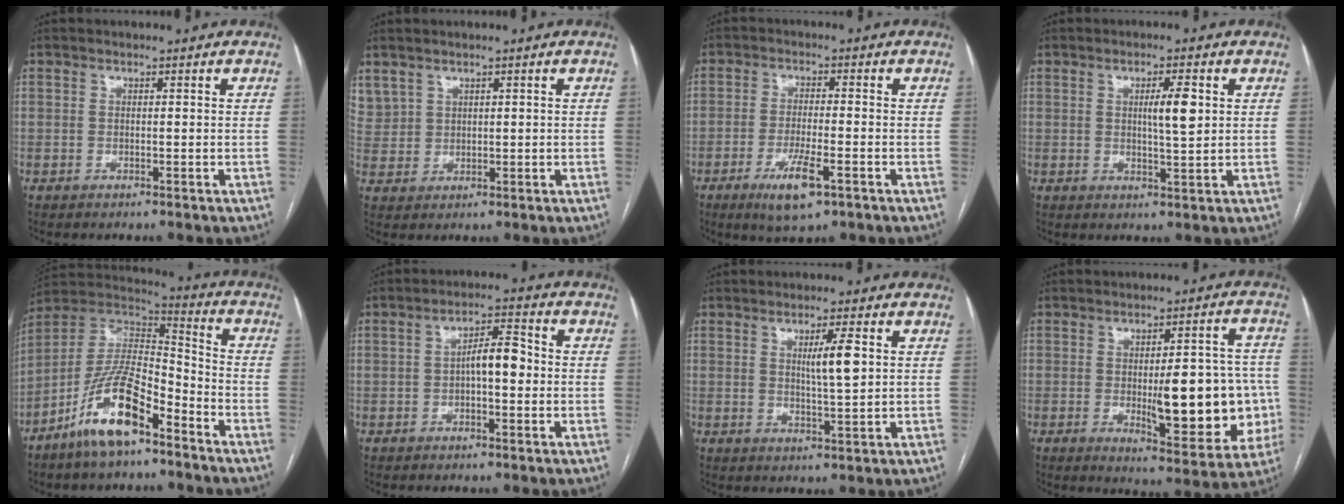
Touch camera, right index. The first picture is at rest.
{"total": 5.4, "force": [3.4, 3.9, 1.4], "torque": [-0.037, 0.015, 0.083]}
{"total": 7.0, "force": [-3.6, 1.3, 5.9], "torque": [-0.111, -0.013, -0.058]}
{"total": 4.6, "force": [1.0, 0.5, 4.4], "torque": [-0.070, 0.000, 0.017]}
{"total": 14.4, "force": [-9.0, 4.4, 10.4], "torque": [-0.202, 0.010, -0.166]}
{"total": 5.6, "force": [-0.4, 1.9, 5.2], "torque": [-0.085, 0.023, -0.009]}
{"total": 4.9, "force": [1.2, 0.2, 4.8], "torque": [-0.079, -0.003, 0.021]}
{"total": 16.7, "force": [-2.7, 4.8, 15.7], "torque": [-0.179, 0.017, -0.021]}